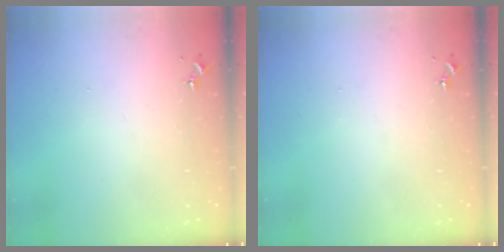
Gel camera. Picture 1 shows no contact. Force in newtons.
{"total": 1.3, "press": 1.0, "slide": 0.9}